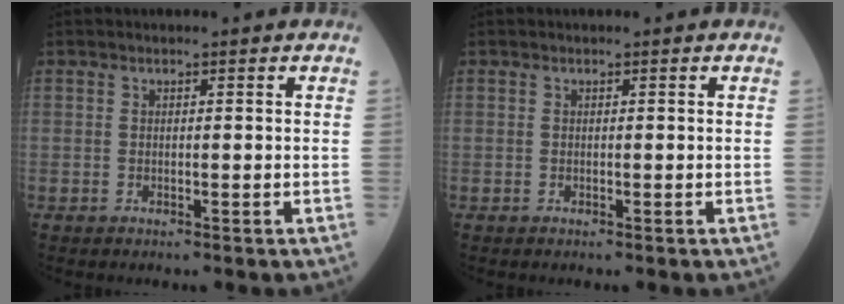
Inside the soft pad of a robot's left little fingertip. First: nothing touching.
{"total": 0.0}